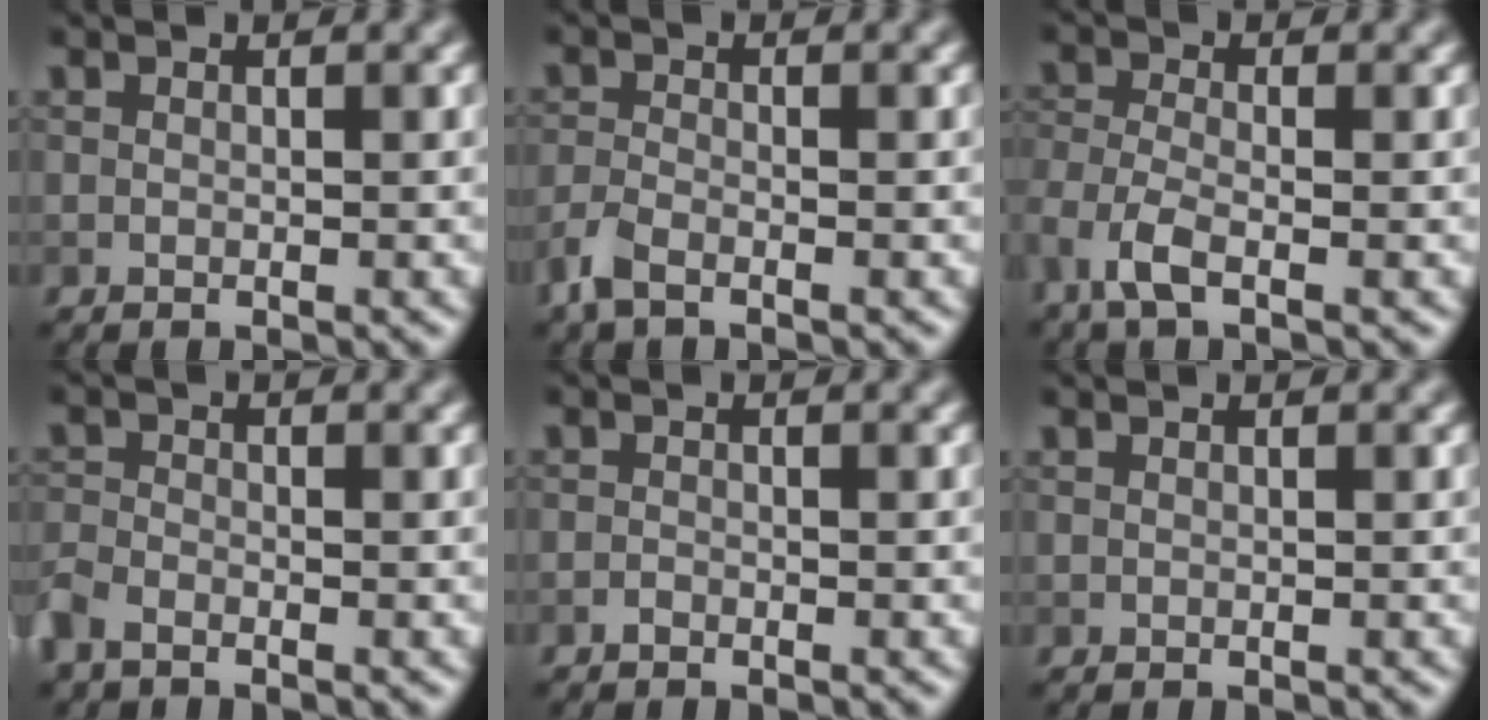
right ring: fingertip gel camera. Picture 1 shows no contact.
{"total": 2.3, "force": [-1.7, 0.8, 1.4], "torque": [-0.037, -0.004, -0.044]}
{"total": 3.5, "force": [-1.9, 1.4, 2.5], "torque": [-0.063, -0.004, -0.049]}
{"total": 2.5, "force": [-1.8, 1.2, 1.2], "torque": [-0.029, -0.003, -0.051]}
{"total": 0.6, "force": [-0.5, 0.2, 0.3], "torque": [-0.003, 0.000, -0.010]}
{"total": 0.0}